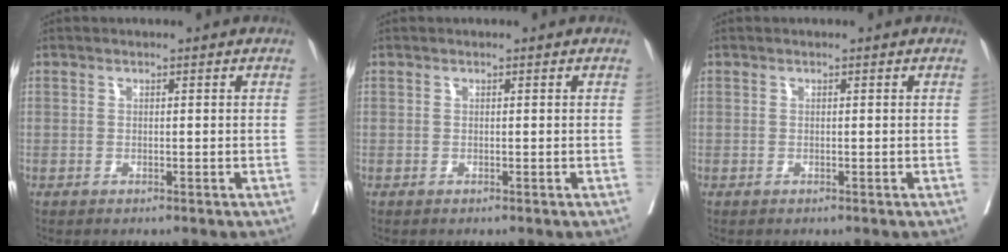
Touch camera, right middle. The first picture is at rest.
{"total": 0.0}
{"total": 0.0}